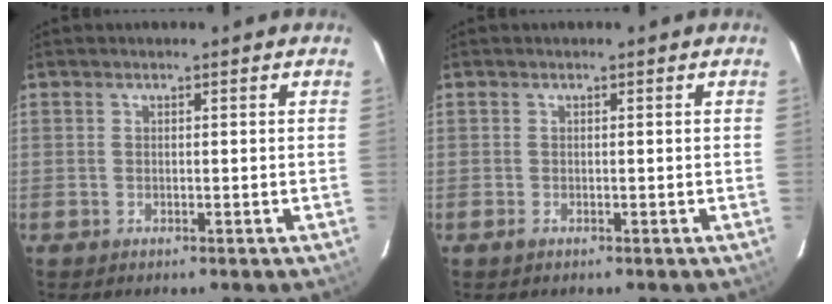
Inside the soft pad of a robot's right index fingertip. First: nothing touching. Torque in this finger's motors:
{"motor_torque": [0.06, -0.02, 0.08, 0.02]}